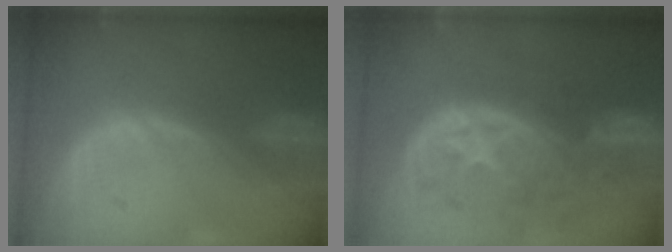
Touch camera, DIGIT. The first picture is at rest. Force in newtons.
{"total": 11.1, "press": 9.8, "slide": 5.2}